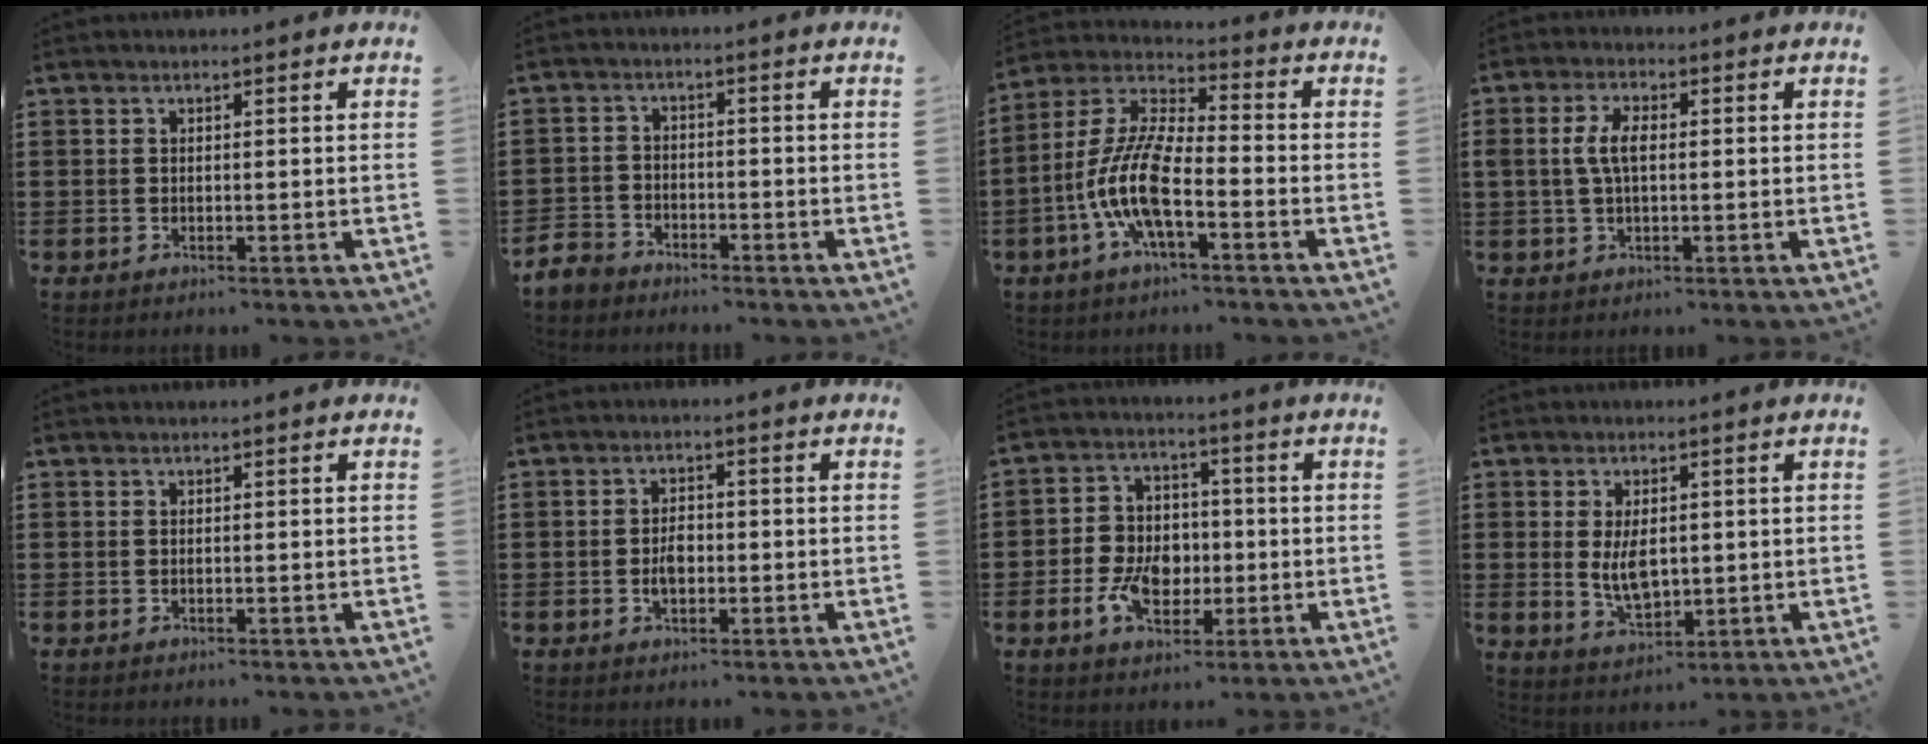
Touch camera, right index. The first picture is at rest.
{"total": 3.6, "force": [-3.3, 1.3, 0.3], "torque": [-0.026, -0.002, -0.074]}
{"total": 10.7, "force": [-4.4, 3.0, 9.3], "torque": [-0.231, -0.013, -0.092]}
{"total": 4.9, "force": [0.4, 2.3, 4.3], "torque": [-0.108, 0.002, -0.002]}
{"total": 0.0}
{"total": 2.9, "force": [-0.5, 1.8, 2.3], "torque": [-0.035, 0.001, -0.012]}
{"total": 7.7, "force": [-1.9, 5.6, 5.0], "torque": [-0.112, 0.013, -0.034]}
{"total": 6.0, "force": [0.3, 3.4, 5.0], "torque": [-0.102, 0.002, 0.001]}